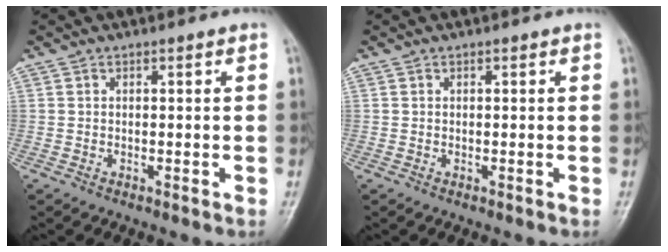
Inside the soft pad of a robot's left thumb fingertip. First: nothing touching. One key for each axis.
{"total": 0.0}